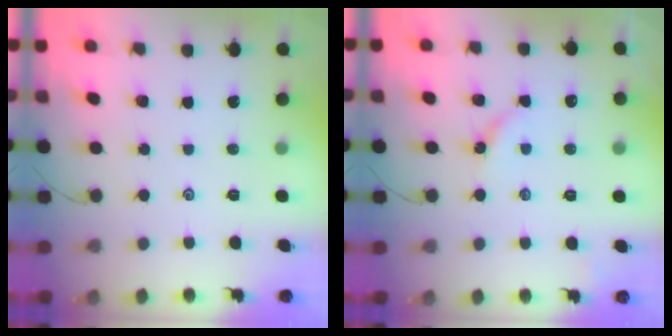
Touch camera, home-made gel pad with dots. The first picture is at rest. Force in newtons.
{"total": 4.8, "press": 4.7, "slide": 0.3}